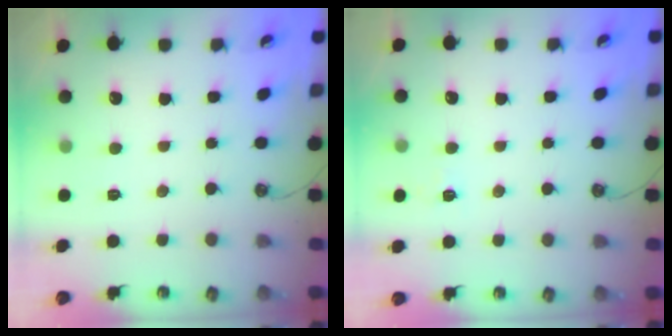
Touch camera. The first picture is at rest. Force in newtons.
{"total": 2.7, "press": 2.7, "slide": 0.3}